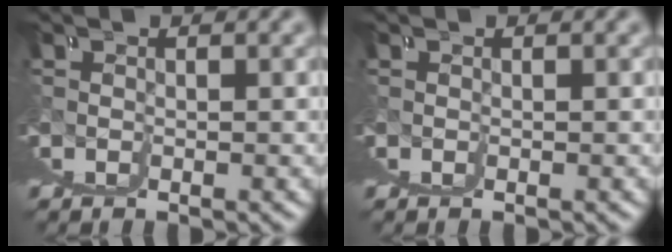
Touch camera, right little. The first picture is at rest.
{"total": 0.0}